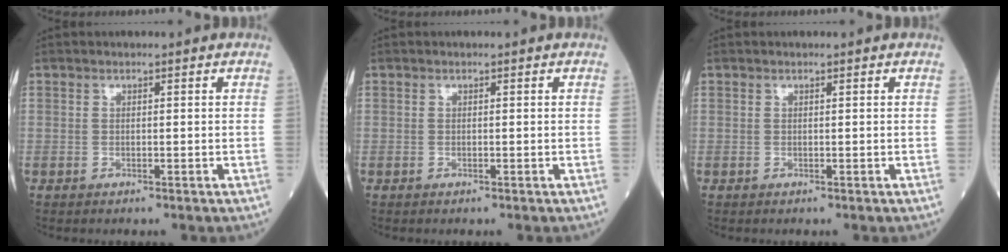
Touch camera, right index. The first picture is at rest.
{"total": 0.0}
{"total": 0.0}